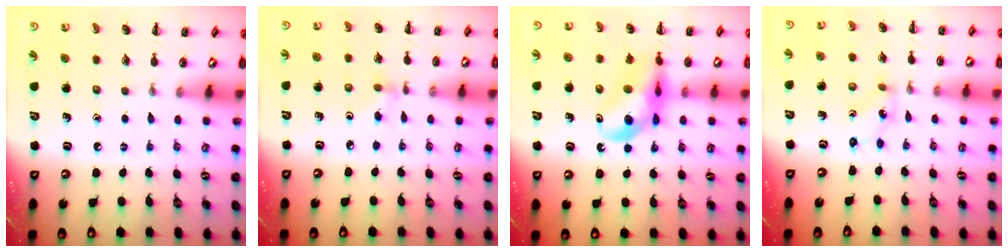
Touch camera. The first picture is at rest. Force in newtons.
{"total": 2.7, "press": 2.4, "slide": 1.1}
{"total": 12.0, "press": 11.6, "slide": 3.3}
{"total": 1.1, "press": 1.1, "slide": 0.4}